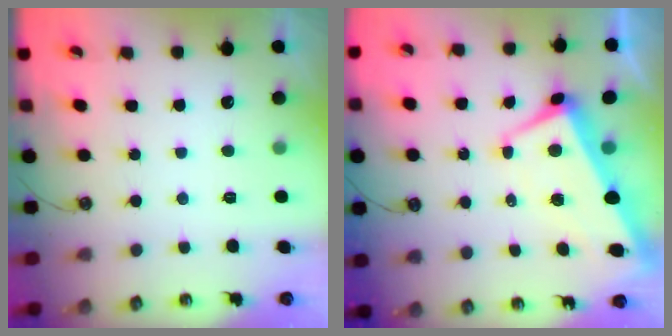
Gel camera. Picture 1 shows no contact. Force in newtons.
{"total": 1.0, "press": 0.0, "slide": 1.0}